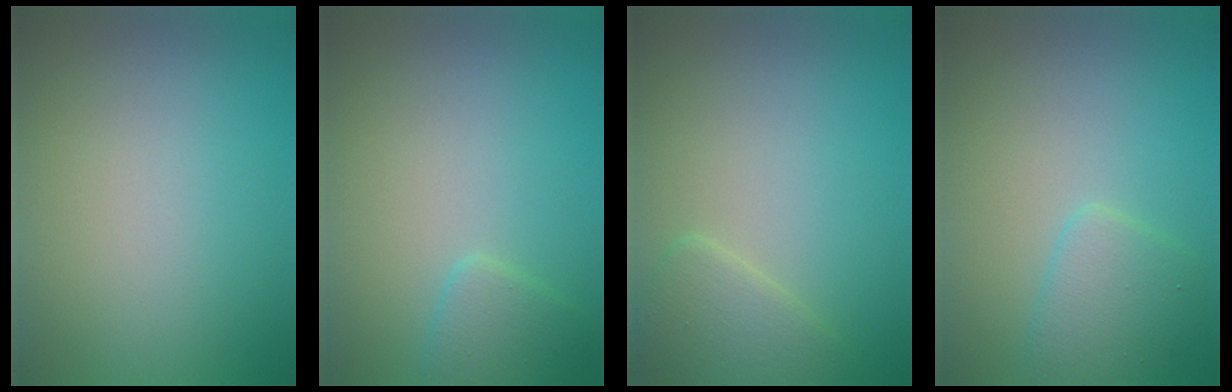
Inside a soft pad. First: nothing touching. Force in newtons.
{"total": 1.9, "press": 1.9, "slide": 0.1}
{"total": 2.6, "press": 2.6, "slide": 0.1}
{"total": 2.7, "press": 2.7, "slide": 0.1}